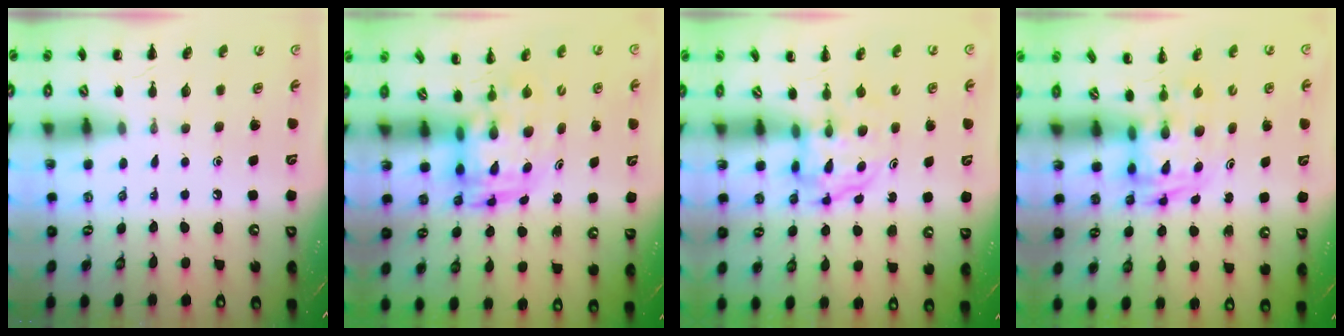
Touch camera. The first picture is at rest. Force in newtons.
{"total": 3.9, "press": 3.8, "slide": 0.8}
{"total": 3.8, "press": 3.8, "slide": 0.2}
{"total": 2.8, "press": 2.8, "slide": 0.5}